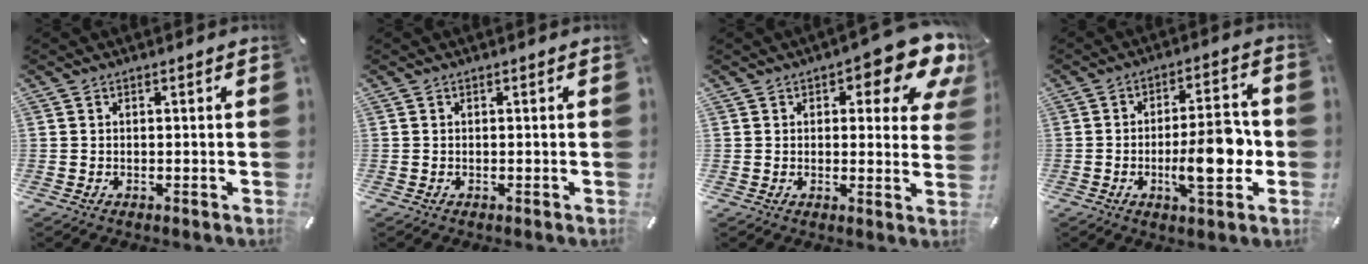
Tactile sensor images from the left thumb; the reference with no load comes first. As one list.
[{"total": 0.0}, {"total": 10.7, "force": [6.6, 4.5, 7.1], "torque": [-0.085, -0.038, 0.109]}, {"total": 13.1, "force": [-2.7, 4.8, 11.9], "torque": [-0.166, 0.000, -0.045]}]